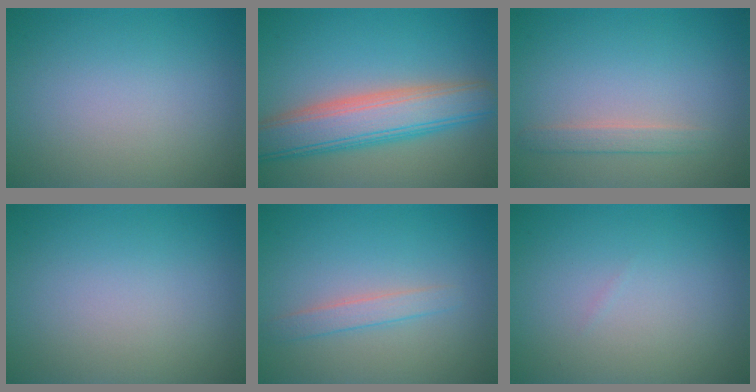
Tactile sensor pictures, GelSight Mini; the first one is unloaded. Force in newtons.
{"total": 7.3, "press": 7.2, "slide": 0.7}
{"total": 1.5, "press": 1.5, "slide": 0.1}
{"total": 0.0}
{"total": 1.7, "press": 1.7, "slide": 0.0}
{"total": 0.0}